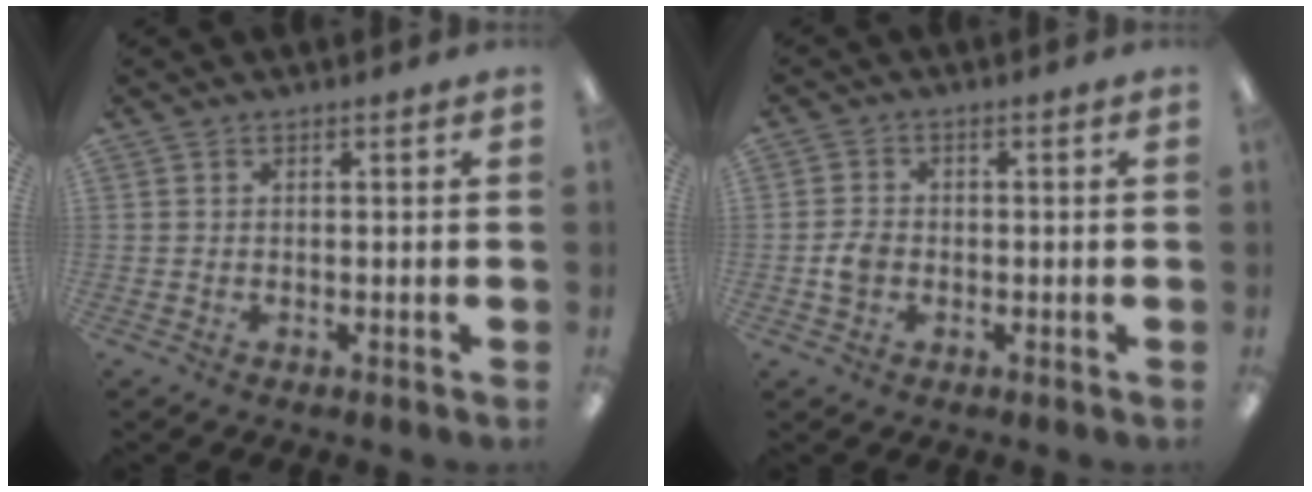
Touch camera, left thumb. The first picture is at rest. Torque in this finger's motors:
{"motor_torque": [-0.26, 0.37, 0.13, -0.20, 0.01]}